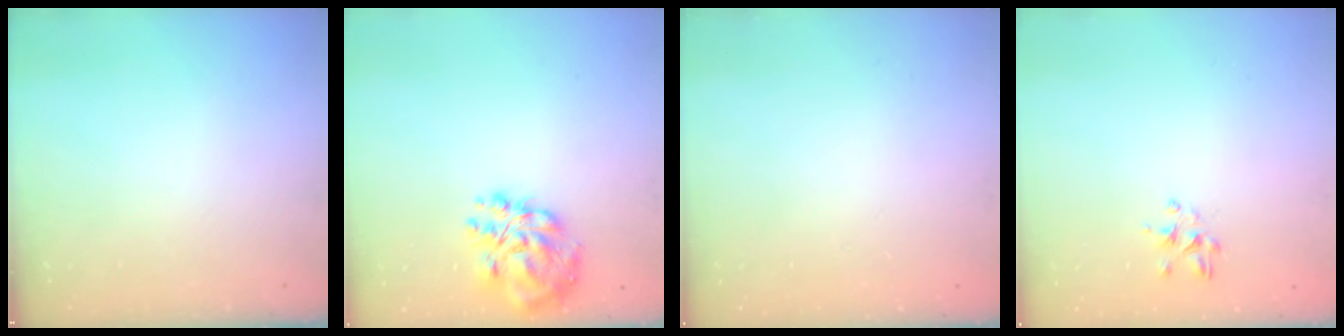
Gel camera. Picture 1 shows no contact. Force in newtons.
{"total": 13.4, "press": 13.0, "slide": 3.5}
{"total": 1.8, "press": 1.8, "slide": 0.2}
{"total": 2.9, "press": 2.8, "slide": 0.6}